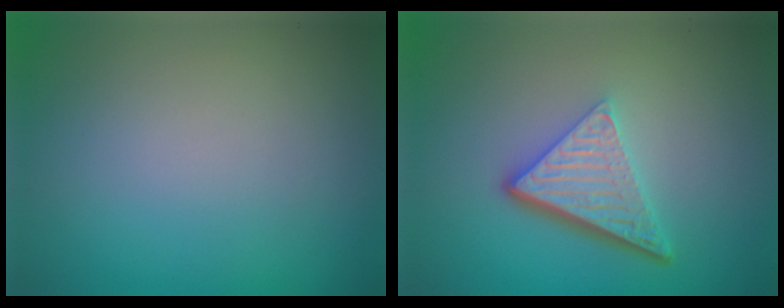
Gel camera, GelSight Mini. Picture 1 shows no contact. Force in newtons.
{"total": 5.3, "press": 3.6, "slide": 3.8}